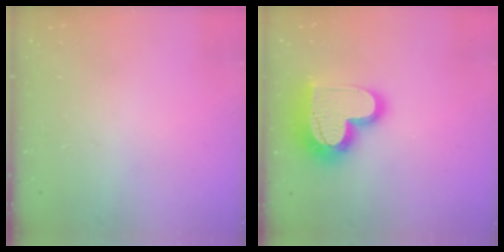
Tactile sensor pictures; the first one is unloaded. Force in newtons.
{"total": 21.1, "press": 21.0, "slide": 1.9}